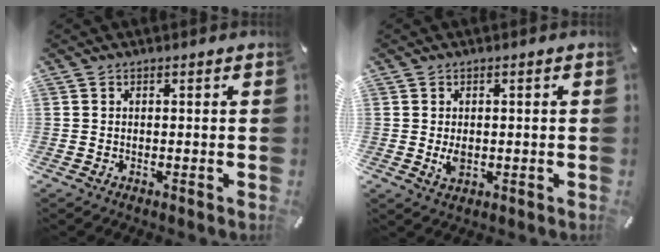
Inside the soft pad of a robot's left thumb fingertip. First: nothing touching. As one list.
[{"total": 3.0, "force": [-0.3, 1.9, 2.3], "torque": [-0.056, -0.002, -0.009]}]